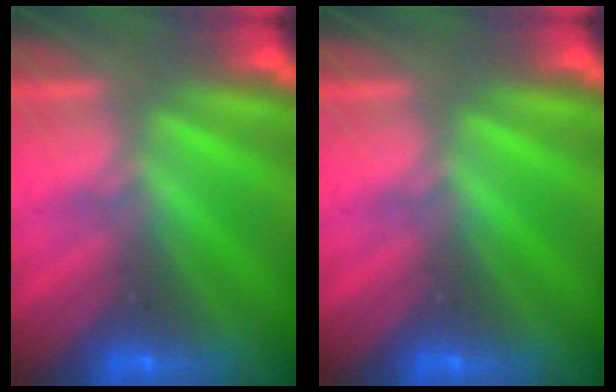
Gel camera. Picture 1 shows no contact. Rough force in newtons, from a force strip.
{"total": 0.0}